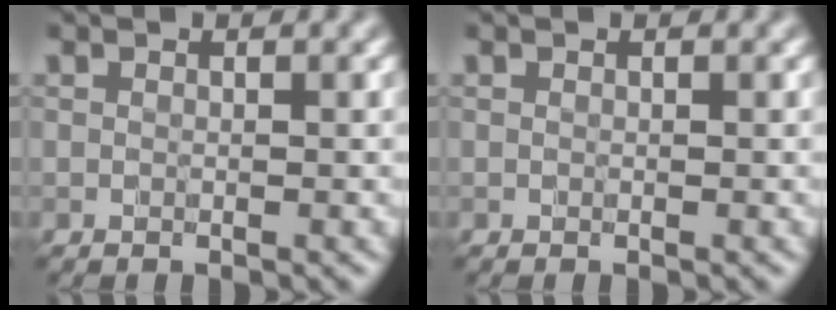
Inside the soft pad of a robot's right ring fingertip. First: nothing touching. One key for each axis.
{"total": 0.0}